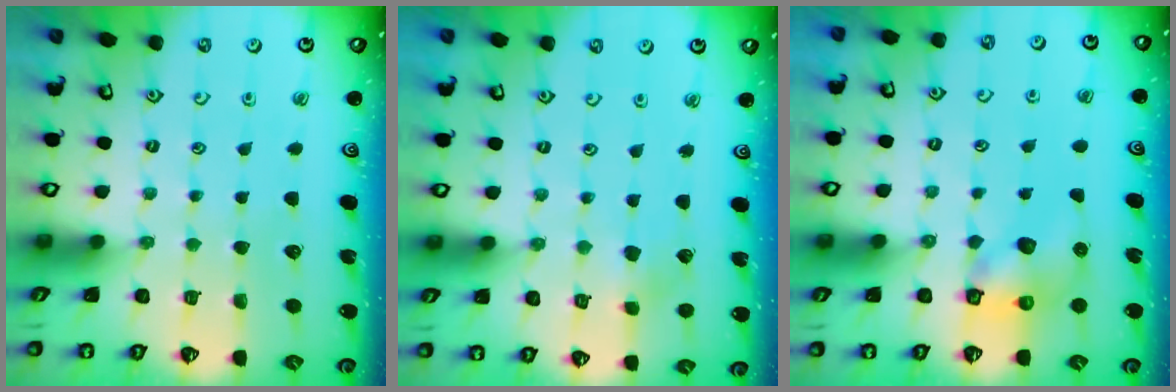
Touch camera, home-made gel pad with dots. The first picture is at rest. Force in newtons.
{"total": 3.7, "press": 3.7, "slide": 0.4}
{"total": 8.7, "press": 8.7, "slide": 0.2}